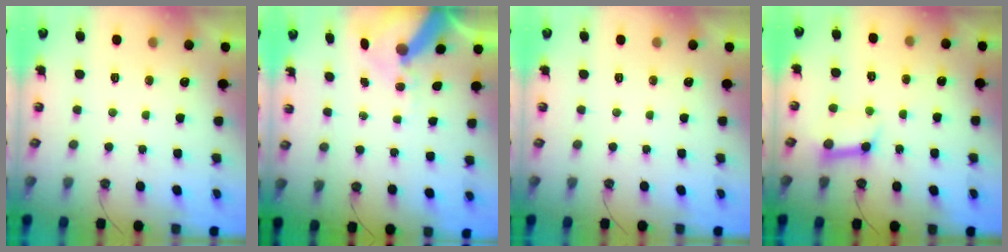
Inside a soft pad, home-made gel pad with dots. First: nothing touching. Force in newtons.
{"total": 11.5, "press": 11.4, "slide": 1.6}
{"total": 0.0}
{"total": 9.3, "press": 9.2, "slide": 1.1}